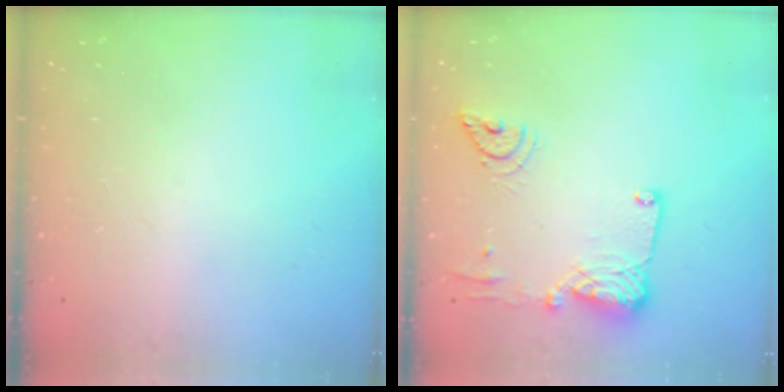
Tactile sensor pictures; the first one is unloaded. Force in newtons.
{"total": 14.2, "press": 14.0, "slide": 1.8}